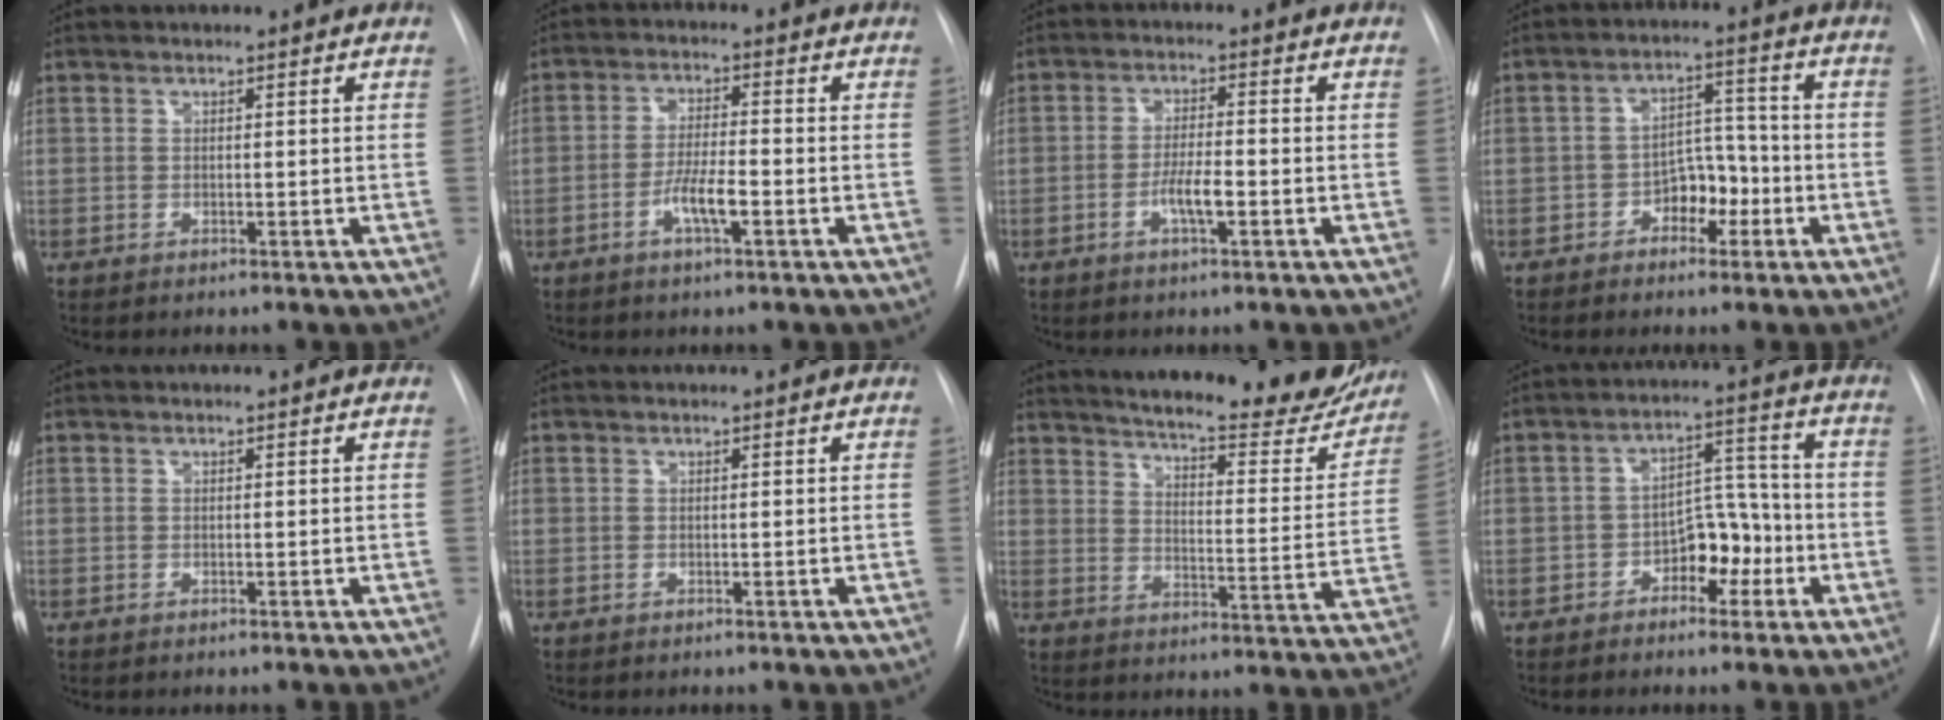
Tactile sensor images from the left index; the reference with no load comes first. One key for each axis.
{"total": 5.0, "fx": -2.3, "fy": 0.8, "fz": 4.3, "tx": -0.085, "ty": -0.004, "tz": -0.045}
{"total": 4.1, "fx": -1.7, "fy": 0.6, "fz": 3.6, "tx": -0.067, "ty": -0.003, "tz": -0.033}
{"total": 5.7, "fx": -2.9, "fy": 3.4, "fz": 3.6, "tx": -0.050, "ty": 0.017, "tz": -0.049}
{"total": 0.0}
{"total": 0.0}
{"total": 25.7, "fx": 22.6, "fy": 4.9, "fz": 11.1, "tx": -0.165, "ty": -0.073, "tz": 0.274}
{"total": 6.9, "fx": -3.3, "fy": 3.9, "fz": 4.6, "tx": -0.065, "ty": 0.024, "tz": -0.054}